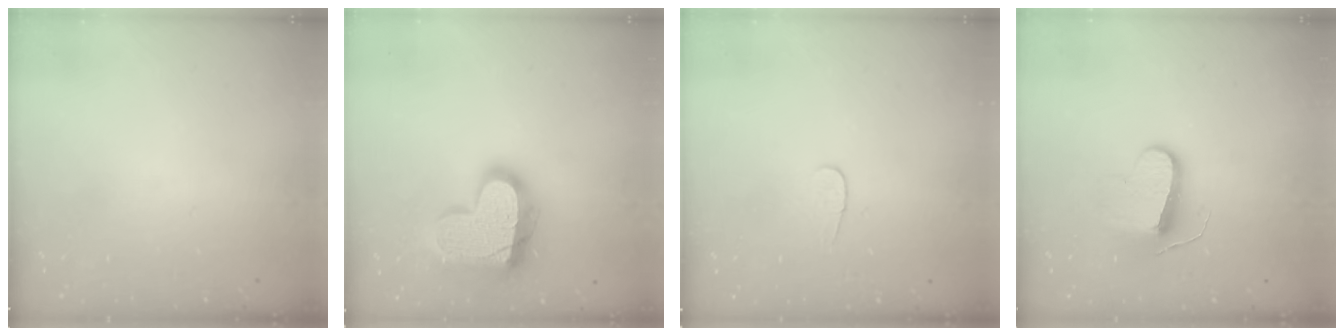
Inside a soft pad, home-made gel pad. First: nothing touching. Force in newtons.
{"total": 20.9, "press": 20.8, "slide": 1.8}
{"total": 4.8, "press": 4.8, "slide": 0.5}
{"total": 9.6, "press": 9.5, "slide": 0.6}